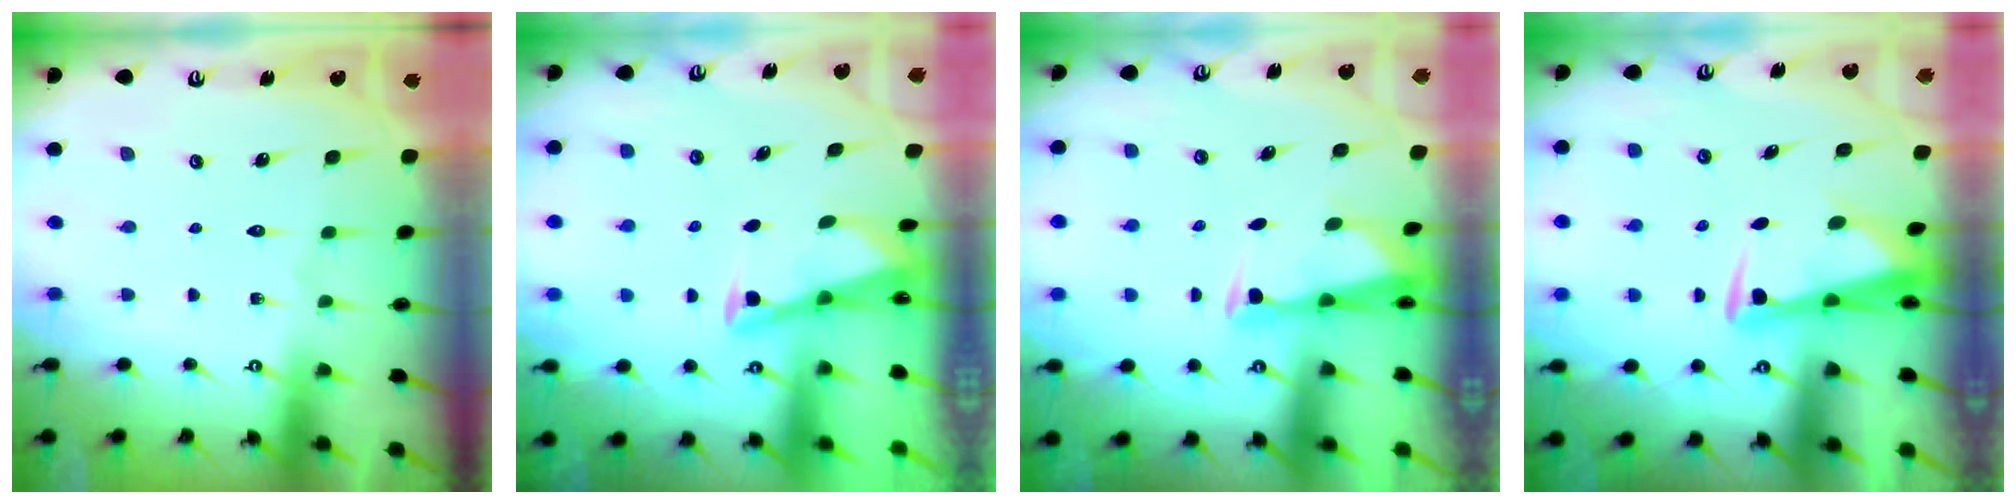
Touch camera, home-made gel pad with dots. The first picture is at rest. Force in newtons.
{"total": 2.9, "press": 2.9, "slide": 0.4}
{"total": 2.8, "press": 2.7, "slide": 0.7}
{"total": 3.7, "press": 3.5, "slide": 1.1}